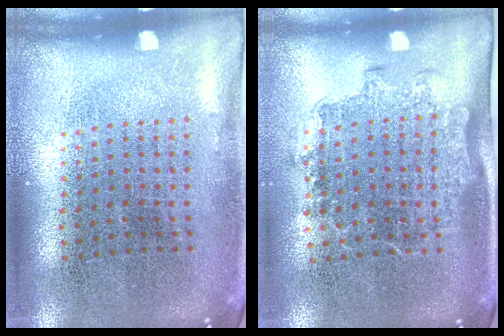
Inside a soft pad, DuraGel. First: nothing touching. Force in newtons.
{"total": 1.4, "press": 1.2, "slide": 0.8}